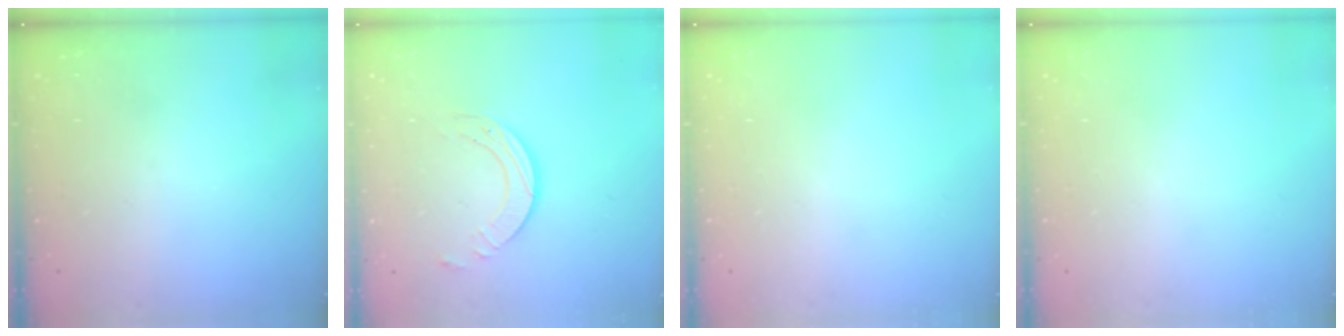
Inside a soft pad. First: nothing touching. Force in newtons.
{"total": 6.9, "press": 6.9, "slide": 0.7}
{"total": 0.0}
{"total": 0.0}